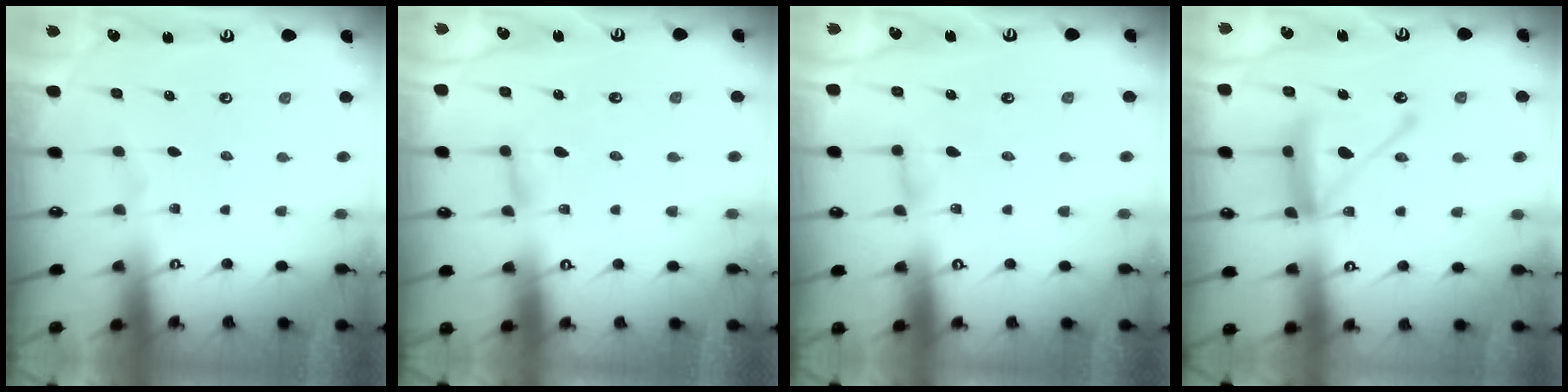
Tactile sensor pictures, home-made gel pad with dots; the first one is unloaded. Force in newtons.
{"total": 2.7, "press": 2.6, "slide": 0.2}
{"total": 3.0, "press": 3.0, "slide": 0.3}
{"total": 14.4, "press": 14.4, "slide": 1.4}